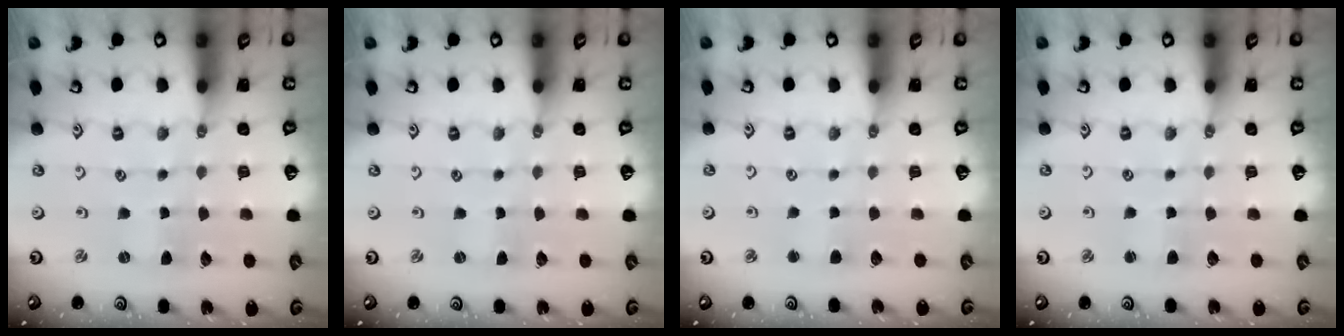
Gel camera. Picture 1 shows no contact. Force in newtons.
{"total": 0.0}
{"total": 2.9, "press": 2.9, "slide": 0.4}
{"total": 2.5, "press": 2.5, "slide": 0.2}